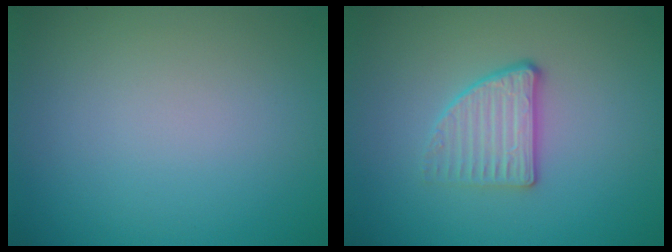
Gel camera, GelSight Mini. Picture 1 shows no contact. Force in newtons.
{"total": 2.9, "press": 2.5, "slide": 1.4}